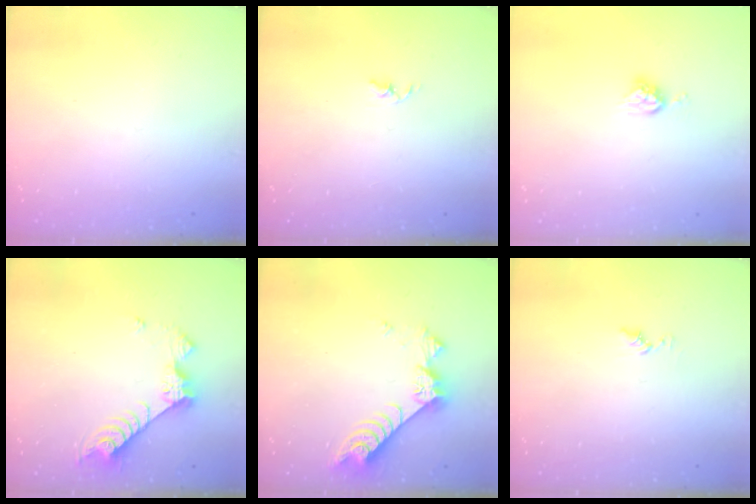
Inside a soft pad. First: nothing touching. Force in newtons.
{"total": 1.8, "press": 1.7, "slide": 0.3}
{"total": 5.4, "press": 5.4, "slide": 0.1}
{"total": 9.3, "press": 9.3, "slide": 0.4}
{"total": 8.7, "press": 8.7, "slide": 0.4}
{"total": 5.6, "press": 5.6, "slide": 0.5}